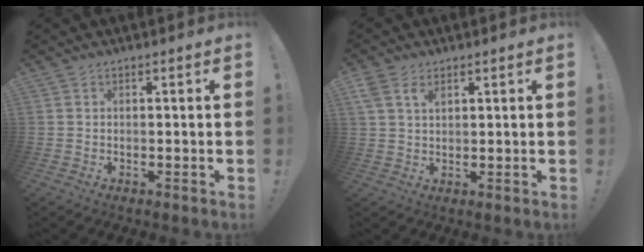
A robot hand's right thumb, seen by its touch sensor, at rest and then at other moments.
{"total": 4.7, "force": [2.6, 2.6, 3.0], "torque": [-0.050, -0.009, 0.049]}